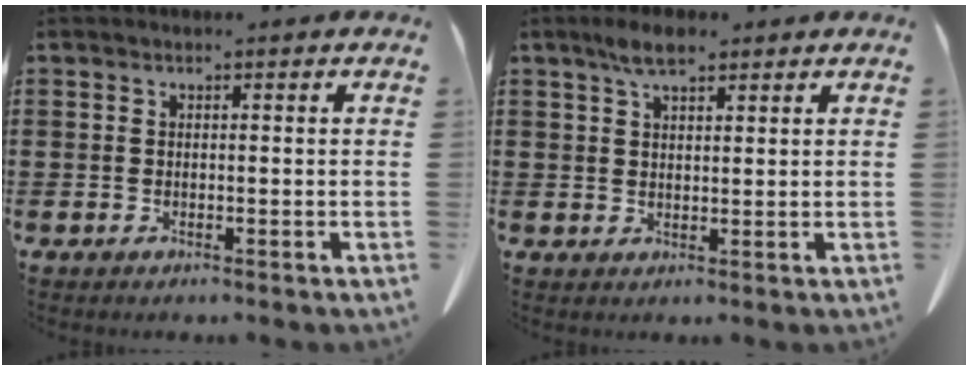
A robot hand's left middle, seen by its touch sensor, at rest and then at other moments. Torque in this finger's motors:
{"motor_torque": [1.05, 0.95, 0.15, 0.01]}